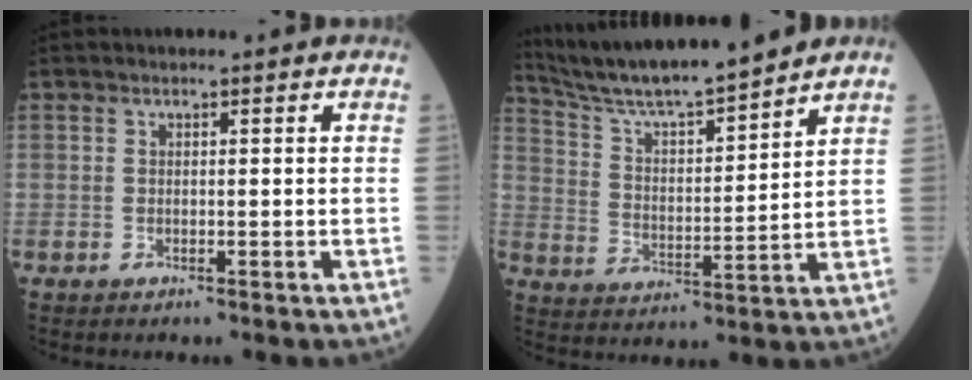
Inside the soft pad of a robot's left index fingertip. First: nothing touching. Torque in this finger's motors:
{"motor_torque": [0.01, -0.48, 0.57, 0.18]}